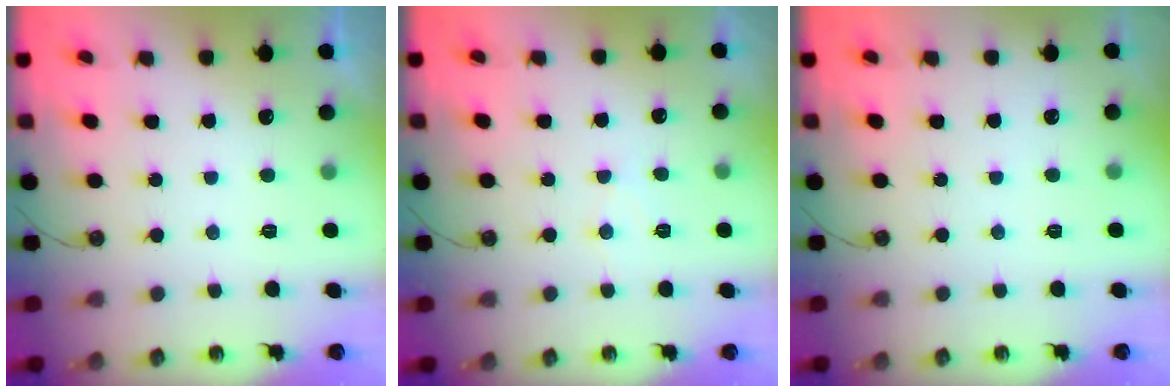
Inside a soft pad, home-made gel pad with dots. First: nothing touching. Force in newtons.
{"total": 5.5, "press": 5.5, "slide": 0.4}
{"total": 2.5, "press": 2.5, "slide": 0.3}